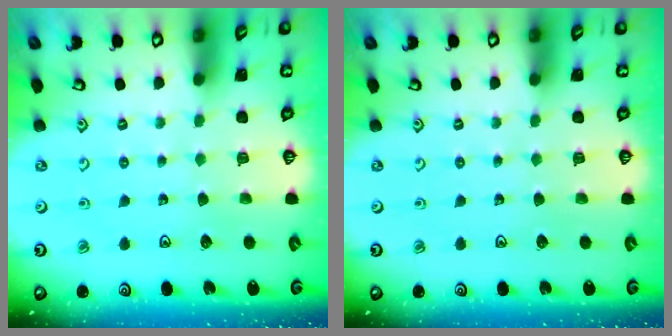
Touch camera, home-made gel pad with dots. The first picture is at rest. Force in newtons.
{"total": 0.0}